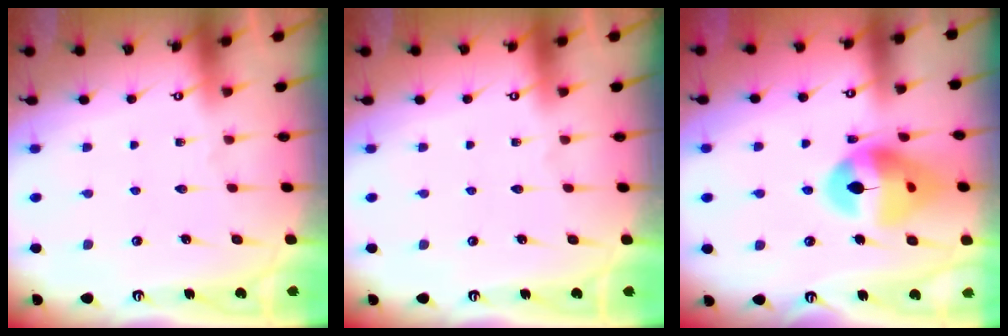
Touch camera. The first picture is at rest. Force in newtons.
{"total": 0.0}
{"total": 15.7, "press": 15.6, "slide": 1.8}